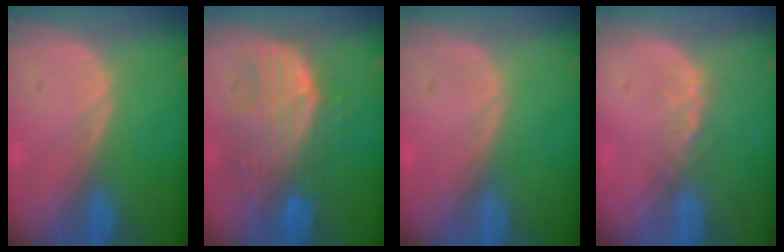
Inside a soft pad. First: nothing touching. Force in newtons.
{"total": 9.5, "press": 8.5, "slide": 4.3}
{"total": 0.0}
{"total": 2.6, "press": 2.1, "slide": 1.5}